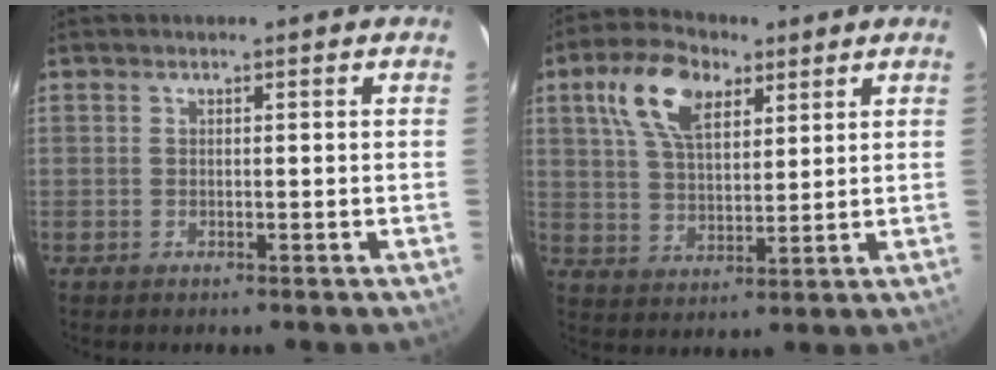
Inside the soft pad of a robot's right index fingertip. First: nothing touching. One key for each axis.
{"total": 11.8, "fx": 5.7, "fy": 6.2, "fz": 8.2, "tx": -0.160, "ty": 0.030, "tz": 0.104}